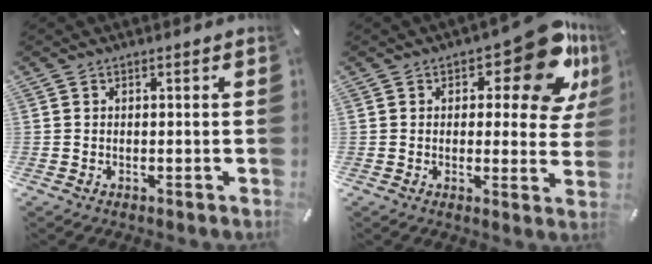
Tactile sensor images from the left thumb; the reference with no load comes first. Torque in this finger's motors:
{"motor_torque": [0.65, 0.47, 0.18, -0.02, 0.02]}